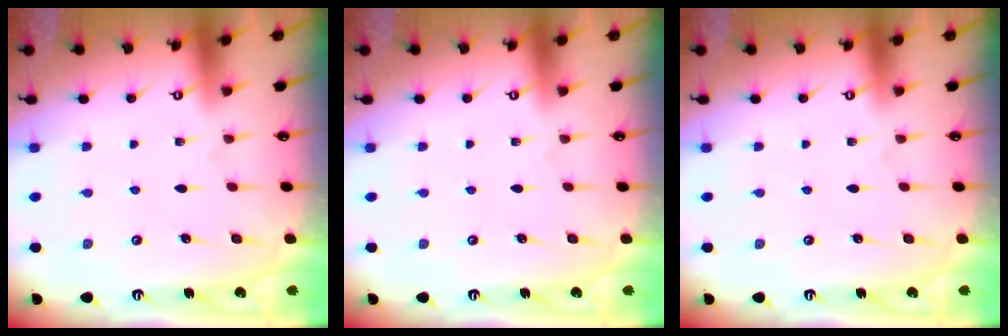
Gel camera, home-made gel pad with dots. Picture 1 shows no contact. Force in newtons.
{"total": 0.0}
{"total": 0.0}